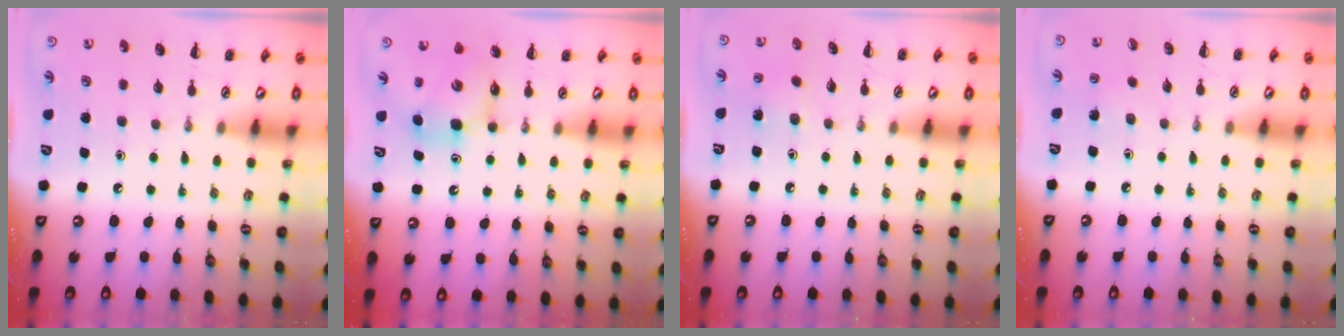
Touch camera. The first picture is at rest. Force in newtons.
{"total": 8.1, "press": 7.9, "slide": 1.6}
{"total": 3.6, "press": 3.4, "slide": 1.1}
{"total": 3.3, "press": 3.1, "slide": 1.0}